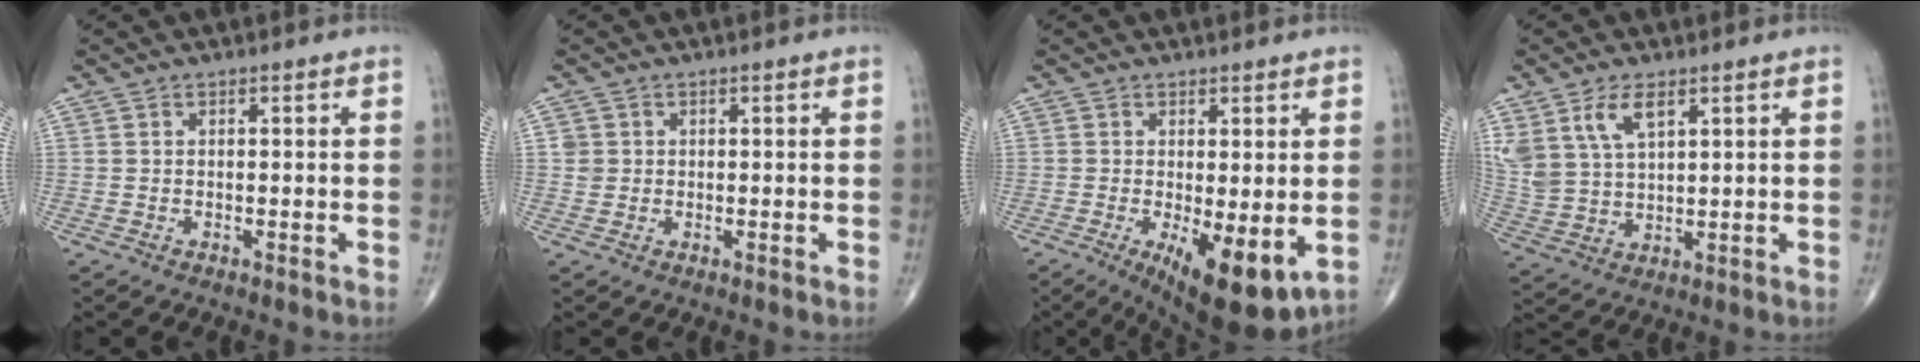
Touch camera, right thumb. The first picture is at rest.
{"total": 1.7, "force": [0.3, 1.7, 0.2], "torque": [0.010, 0.004, 0.005]}
{"total": 10.8, "force": [-2.6, 3.8, 9.8], "torque": [-0.139, -0.025, -0.027]}
{"total": 9.6, "force": [5.2, 5.0, 6.4], "torque": [-0.129, -0.012, 0.114]}